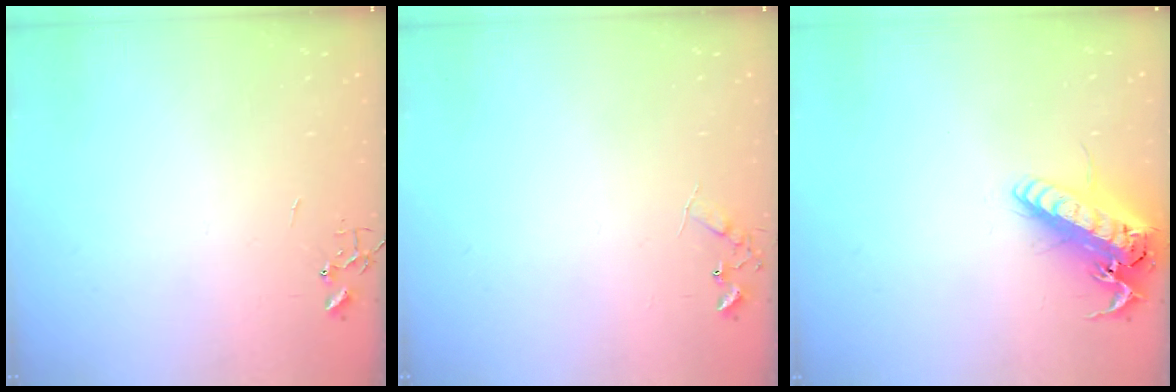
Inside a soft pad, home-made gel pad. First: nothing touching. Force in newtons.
{"total": 7.0, "press": 7.0, "slide": 0.8}
{"total": 19.1, "press": 18.8, "slide": 3.3}